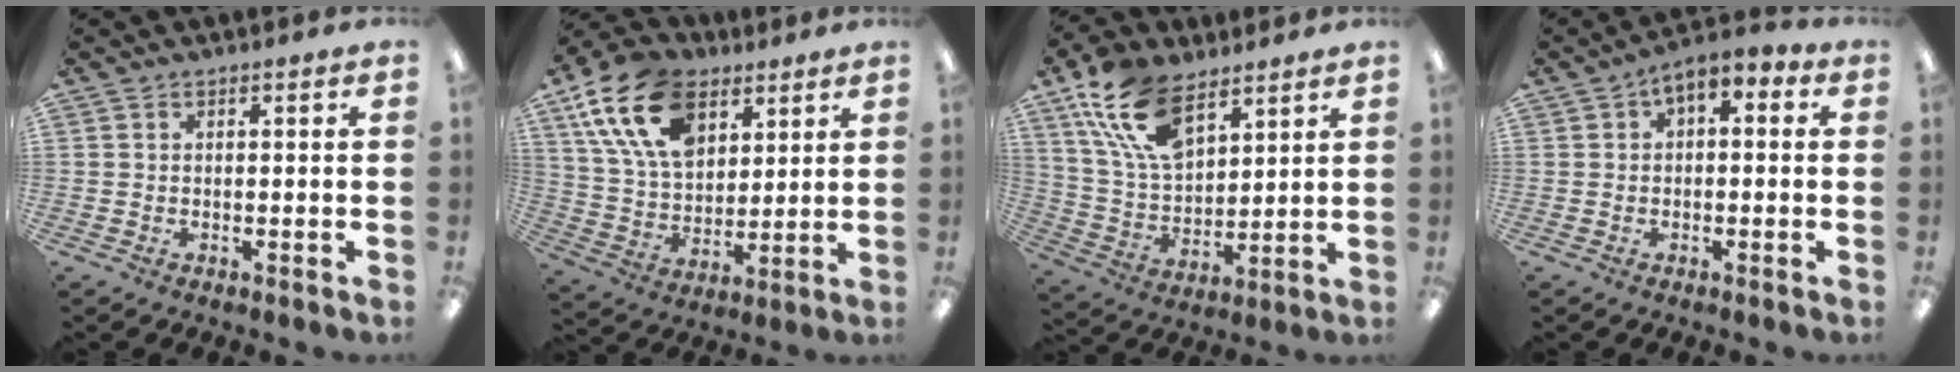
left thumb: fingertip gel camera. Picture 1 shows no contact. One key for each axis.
{"total": 19.2, "fx": 10.0, "fy": 12.0, "fz": 11.3, "tx": -0.222, "ty": -0.023, "tz": 0.182}
{"total": 17.2, "fx": 9.8, "fy": 9.1, "fz": 10.9, "tx": -0.232, "ty": -0.019, "tz": 0.179}
{"total": 3.5, "fx": 0.7, "fy": 2.4, "fz": 2.5, "tx": -0.039, "ty": 0.002, "tz": 0.009}